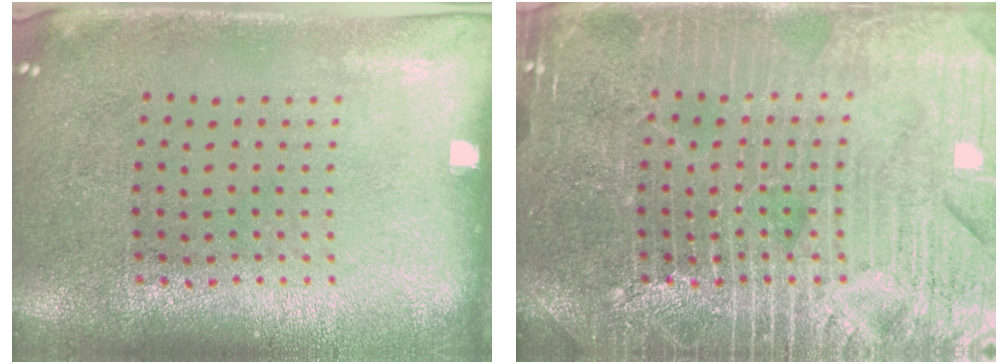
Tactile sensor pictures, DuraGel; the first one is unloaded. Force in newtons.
{"total": 7.1, "press": 7.0, "slide": 0.9}